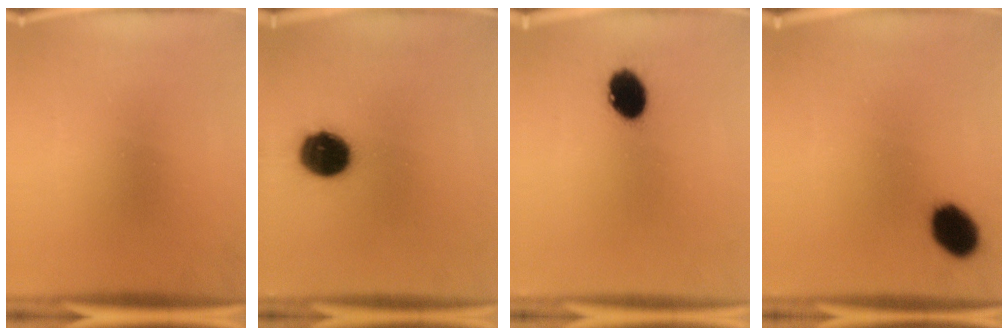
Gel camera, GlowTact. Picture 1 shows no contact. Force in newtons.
{"total": 11.8}
{"total": 8.6}
{"total": 8.4}